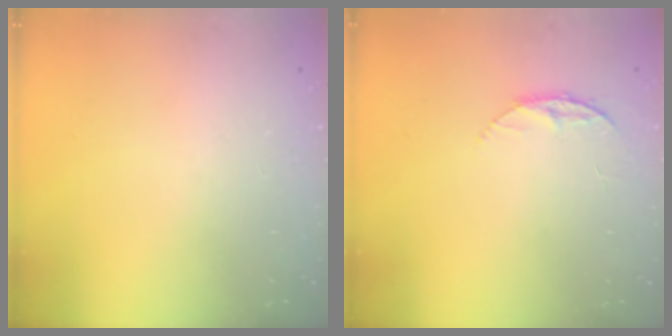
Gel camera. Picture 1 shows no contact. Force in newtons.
{"total": 6.5, "press": 6.5, "slide": 0.7}